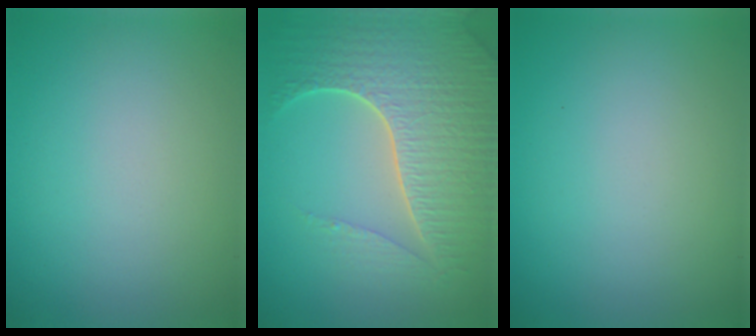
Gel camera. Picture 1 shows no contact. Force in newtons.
{"total": 7.6, "press": 5.6, "slide": 5.1}
{"total": 0.0}